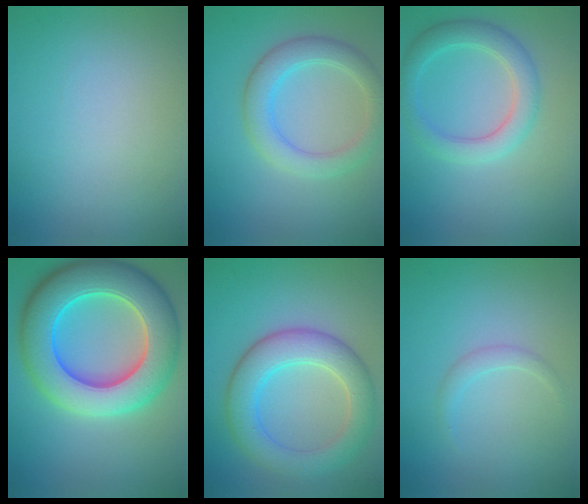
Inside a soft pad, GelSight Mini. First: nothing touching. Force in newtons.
{"total": 4.1, "press": 4.0, "slide": 0.3}
{"total": 3.8, "press": 3.7, "slide": 0.4}
{"total": 11.9, "press": 11.9, "slide": 0.3}
{"total": 6.0, "press": 6.0, "slide": 0.1}
{"total": 1.1, "press": 1.1, "slide": 0.1}